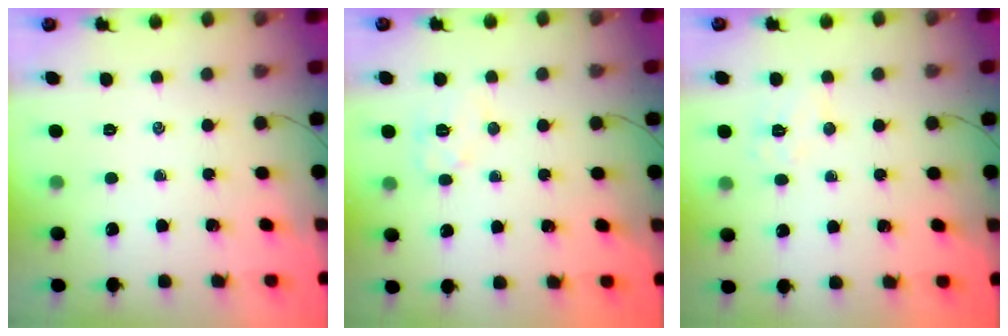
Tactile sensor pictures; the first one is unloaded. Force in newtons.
{"total": 6.3, "press": 6.3, "slide": 0.3}
{"total": 5.8, "press": 5.7, "slide": 0.8}